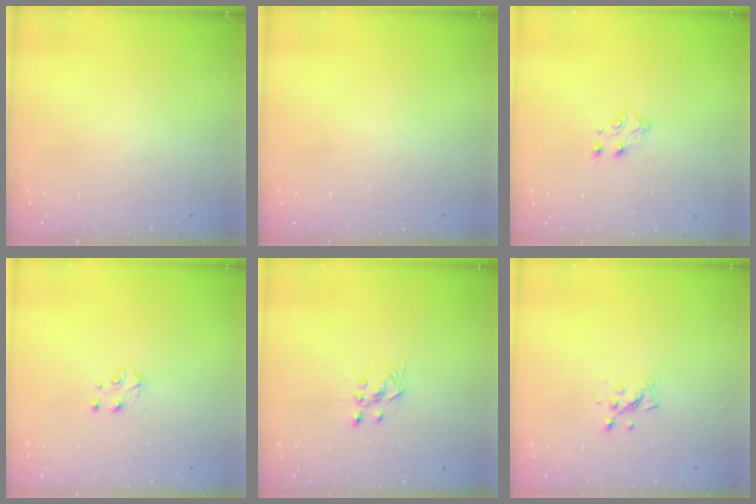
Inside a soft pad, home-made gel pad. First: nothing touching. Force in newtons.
{"total": 0.0}
{"total": 5.5, "press": 5.5, "slide": 0.5}
{"total": 4.9, "press": 4.8, "slide": 0.6}
{"total": 2.9, "press": 2.5, "slide": 1.4}
{"total": 5.1, "press": 4.9, "slide": 1.3}